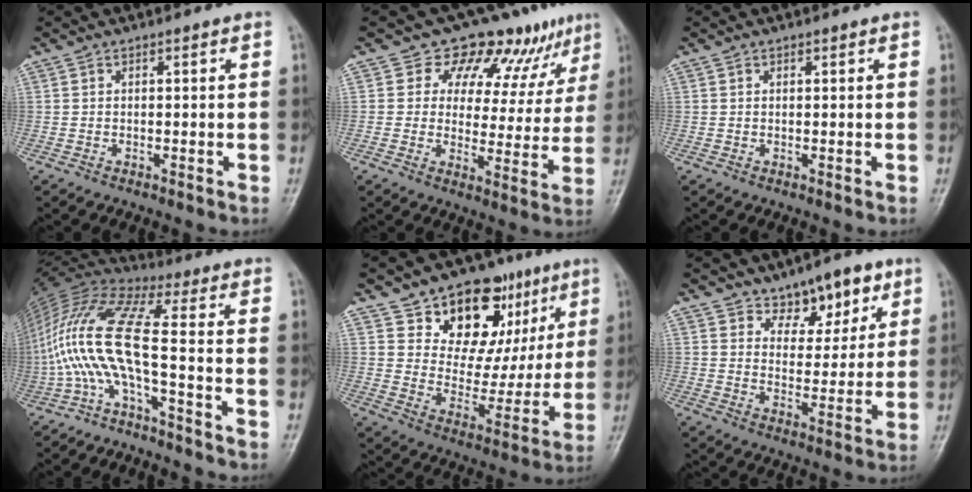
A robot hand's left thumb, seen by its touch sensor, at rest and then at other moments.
{"total": 12.1, "force": [8.6, 7.1, 4.9], "torque": [-0.014, -0.047, 0.104]}
{"total": 0.0}
{"total": 13.6, "force": [-4.5, 1.7, 12.8], "torque": [-0.305, 0.074, -0.096]}
{"total": 19.5, "force": [10.1, 12.3, 11.2], "torque": [-0.091, -0.032, 0.159]}
{"total": 9.1, "force": [5.8, 5.4, 4.4], "torque": [-0.022, -0.033, 0.090]}